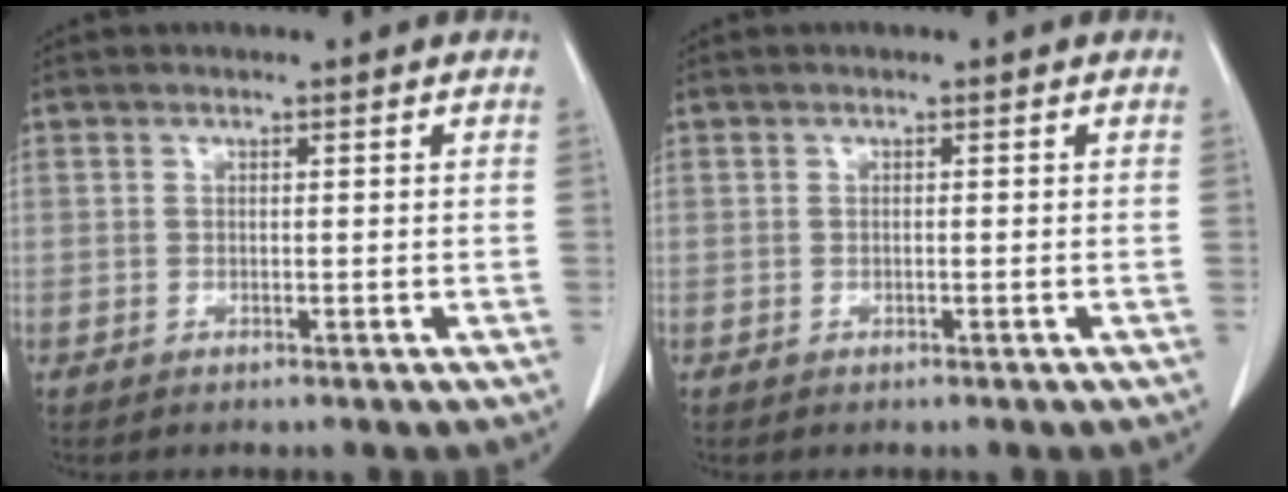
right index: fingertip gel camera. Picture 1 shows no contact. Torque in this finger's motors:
{"motor_torque": [-0.03, 0.08, 0.02, 0.00]}